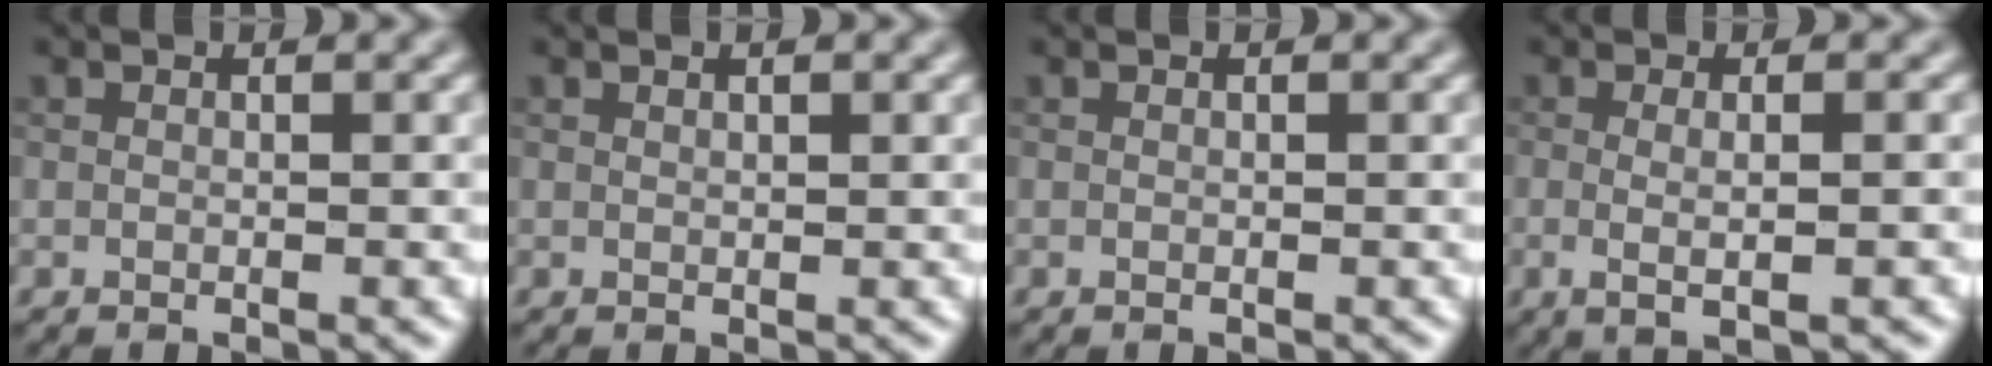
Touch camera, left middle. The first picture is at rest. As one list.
[{"total": 0.0}, {"total": 0.0}, {"total": 2.3, "force": [-0.7, 0.5, 2.1], "torque": [-0.039, -0.002, -0.009]}]